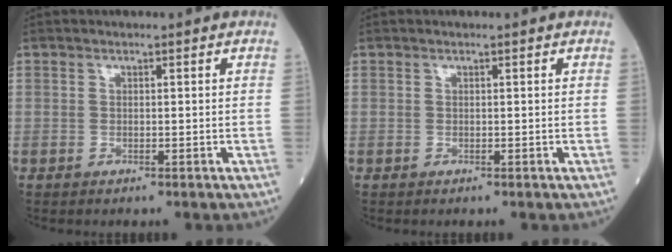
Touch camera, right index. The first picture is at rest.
{"total": 0.0}